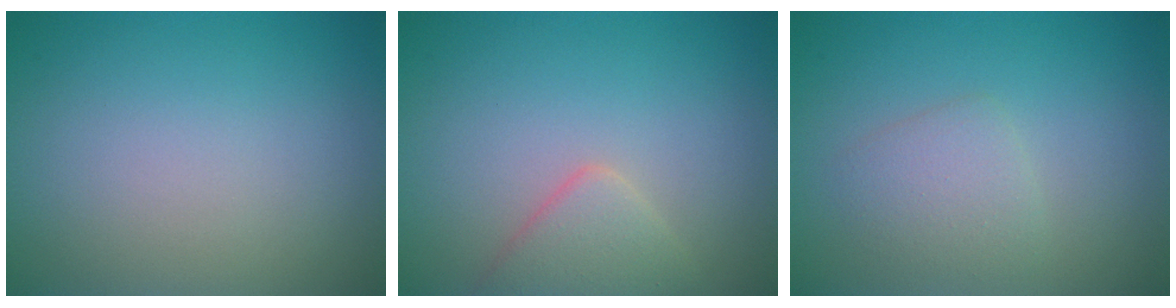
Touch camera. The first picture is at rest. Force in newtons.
{"total": 2.6, "press": 2.6, "slide": 0.2}
{"total": 2.1, "press": 2.1, "slide": 0.1}